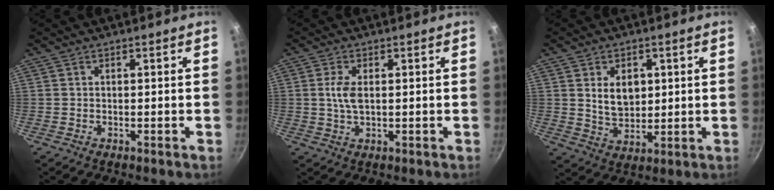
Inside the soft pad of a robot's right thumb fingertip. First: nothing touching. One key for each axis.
{"total": 4.0, "fx": 0.6, "fy": 1.9, "fz": 3.5, "tx": -0.073, "ty": 0.001, "tz": 0.012}
{"total": 7.4, "fx": 1.8, "fy": 5.2, "fz": 5.0, "tx": -0.063, "ty": -0.018, "tz": 0.039}